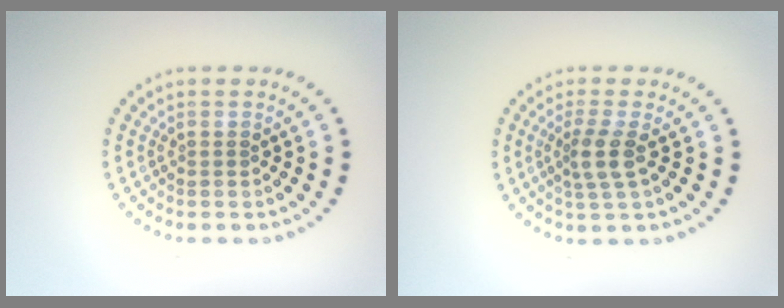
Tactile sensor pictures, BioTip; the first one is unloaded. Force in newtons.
{"total": 2.5, "press": 2.0, "slide": 1.5}